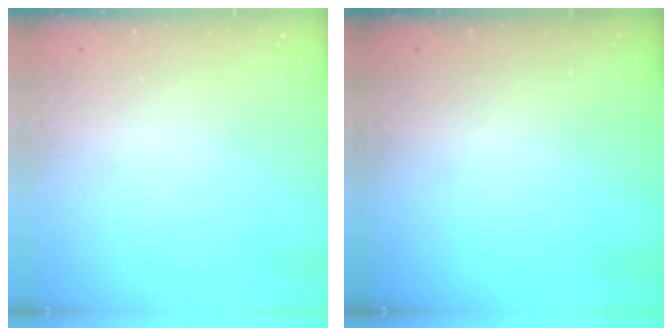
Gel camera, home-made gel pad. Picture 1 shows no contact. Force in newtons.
{"total": 0.0}